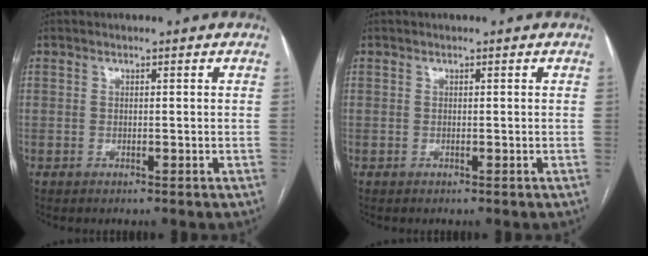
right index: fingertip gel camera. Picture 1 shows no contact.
{"total": 0.0}